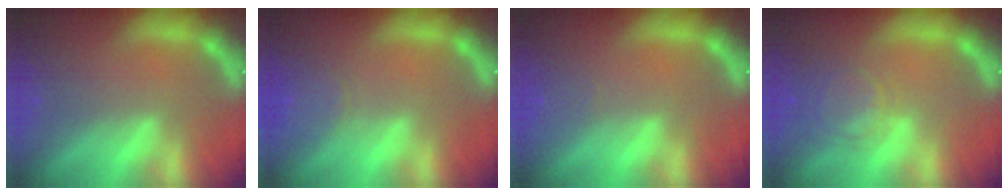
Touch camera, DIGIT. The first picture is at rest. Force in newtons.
{"total": 3.0}
{"total": 1.0}
{"total": 4.5}